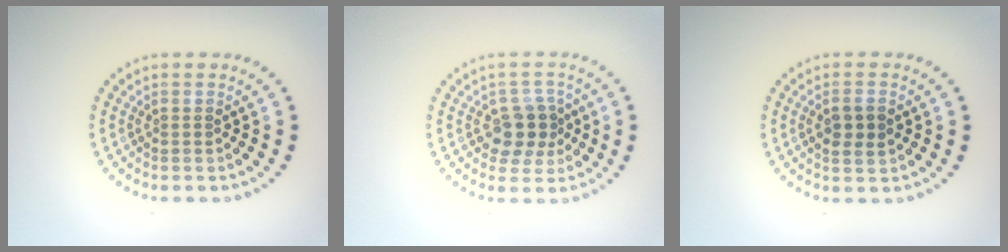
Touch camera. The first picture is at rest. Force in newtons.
{"total": 3.6, "press": 3.3, "slide": 1.3}
{"total": 2.3, "press": 2.3, "slide": 0.4}